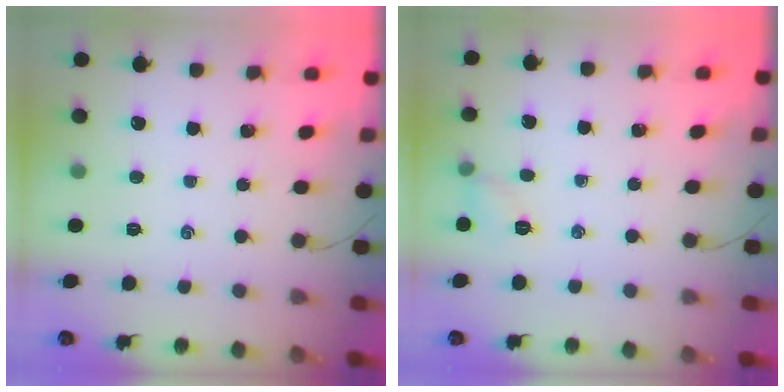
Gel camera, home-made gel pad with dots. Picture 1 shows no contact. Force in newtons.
{"total": 5.4, "press": 5.3, "slide": 1.1}